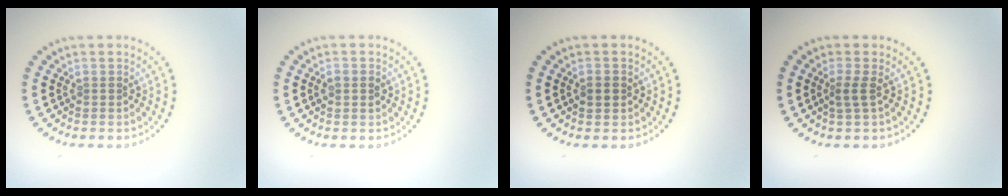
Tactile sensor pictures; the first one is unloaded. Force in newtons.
{"total": 0.9, "press": 0.9, "slide": 0.1}
{"total": 1.8, "press": 1.8, "slide": 0.1}
{"total": 1.4, "press": 1.0, "slide": 1.0}